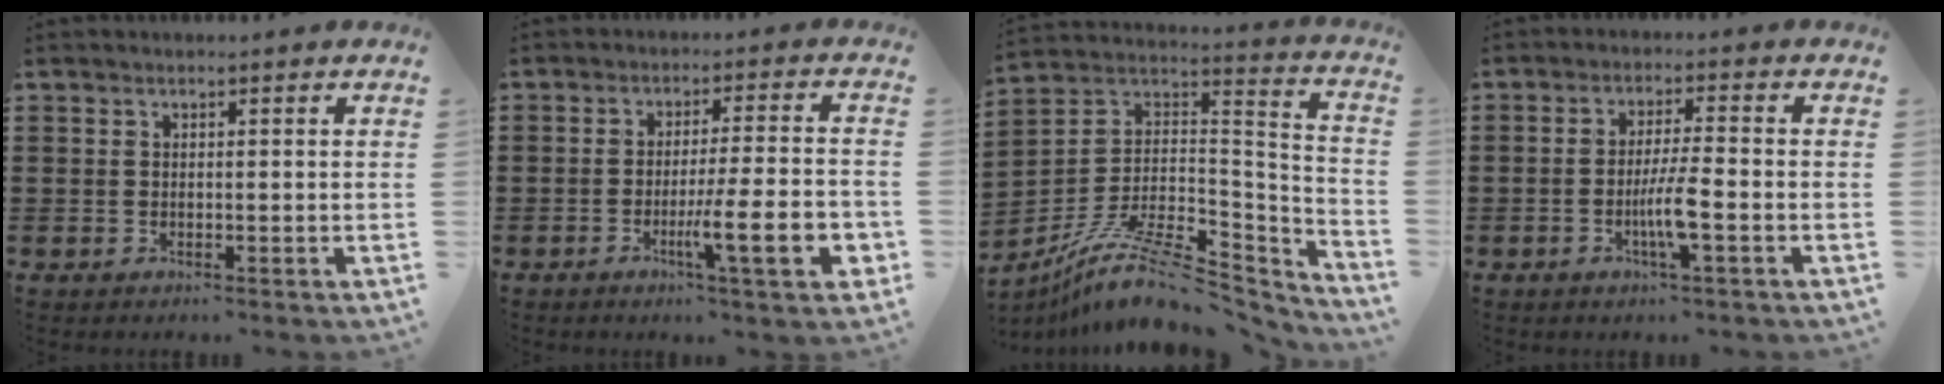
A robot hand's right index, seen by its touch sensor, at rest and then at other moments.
{"total": 10.6, "force": [-3.5, 1.2, 10.0], "torque": [-0.167, -0.007, -0.059]}
{"total": 12.9, "force": [-9.1, 3.7, 8.5], "torque": [-0.156, 0.014, -0.166]}
{"total": 5.3, "force": [-1.8, 0.2, 5.0], "torque": [-0.098, -0.010, -0.036]}